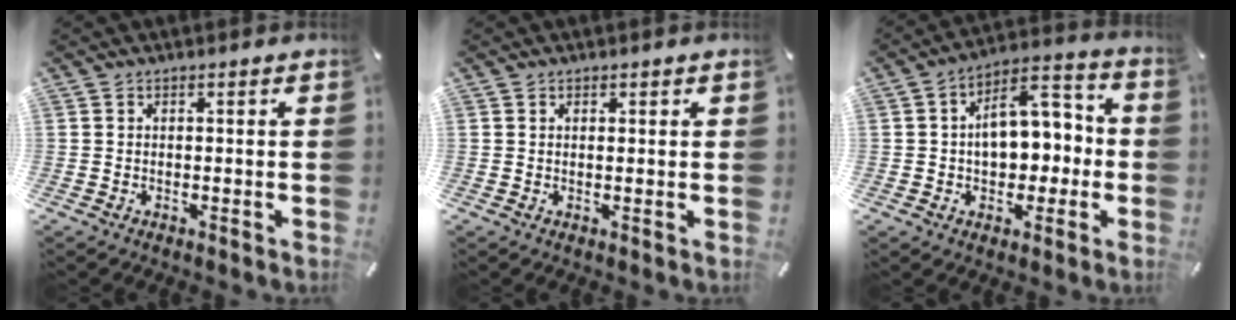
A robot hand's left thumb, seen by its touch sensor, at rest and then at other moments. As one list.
[{"total": 0.7, "force": [0.5, 0.5, 0.1], "torque": [0.005, -0.001, 0.007]}, {"total": 12.0, "force": [0.6, 8.7, 8.2], "torque": [-0.100, -0.004, 0.012]}]